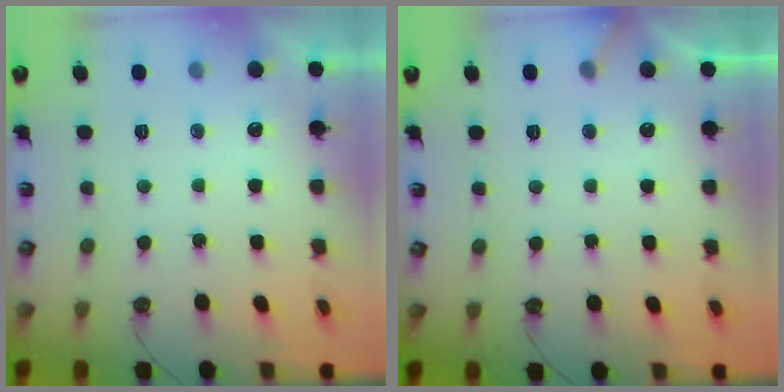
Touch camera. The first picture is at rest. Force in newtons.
{"total": 4.0, "press": 4.0, "slide": 0.3}